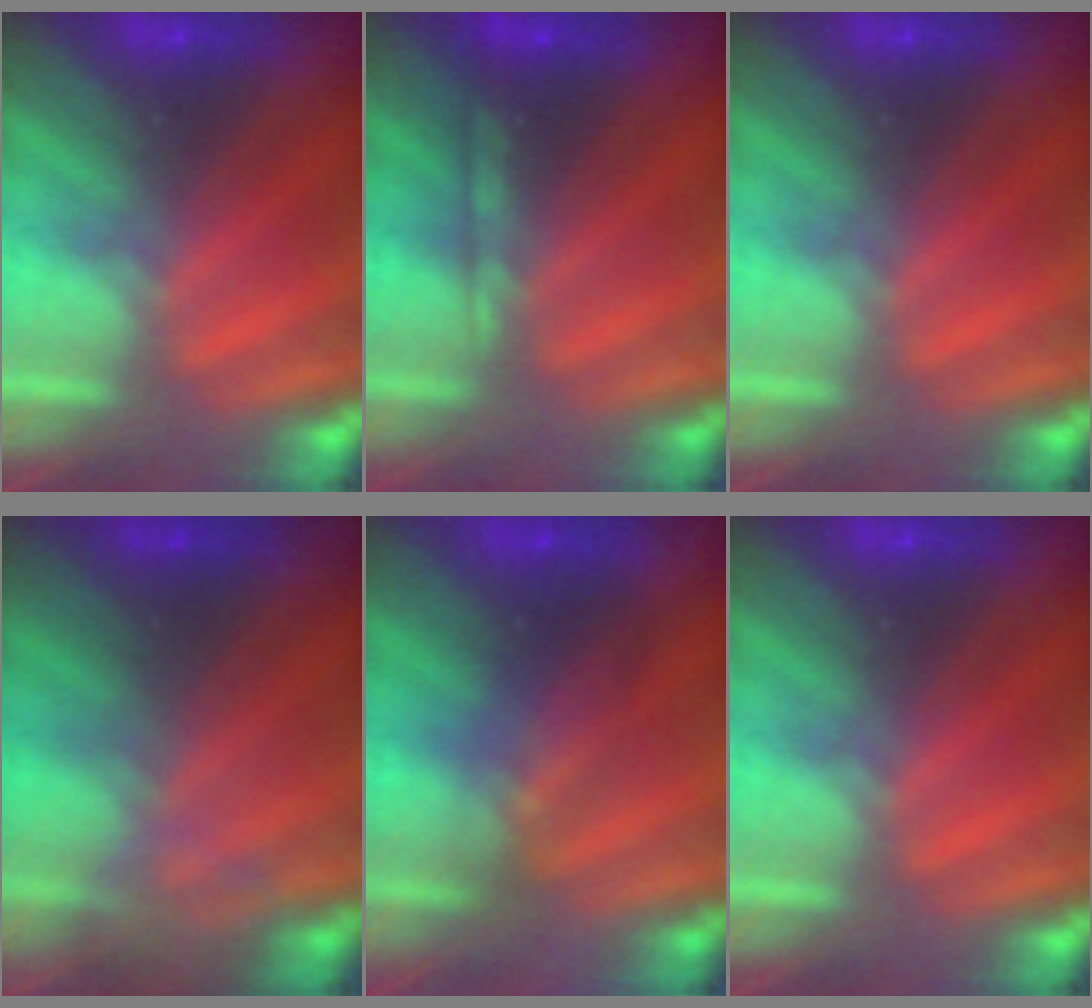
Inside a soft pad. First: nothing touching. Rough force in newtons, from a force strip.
{"total": 2.2}
{"total": 0.0}
{"total": 2.2}
{"total": 2.9}
{"total": 0.0}